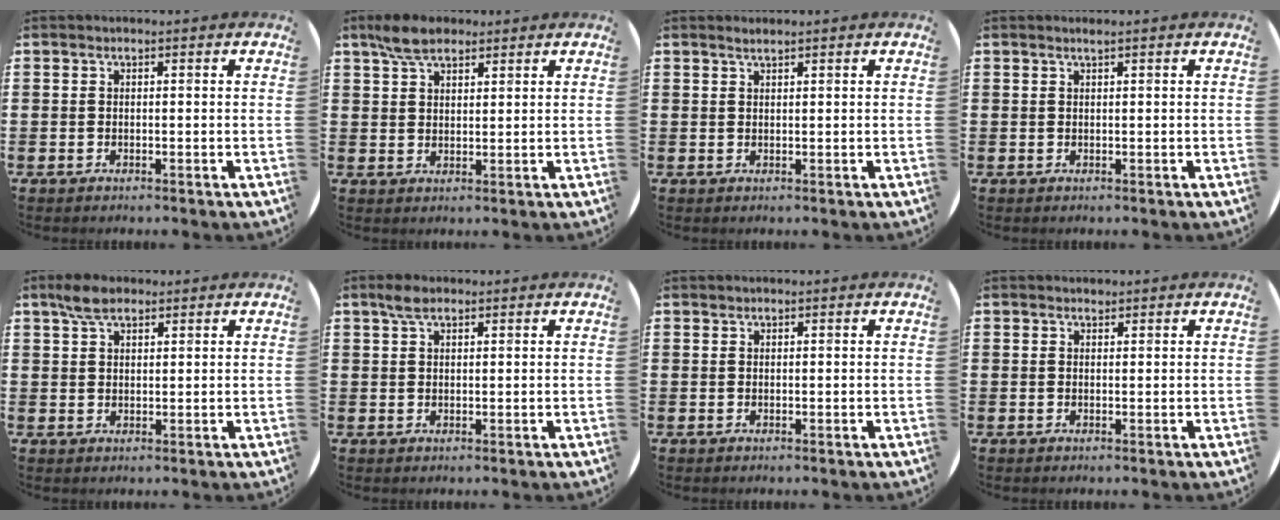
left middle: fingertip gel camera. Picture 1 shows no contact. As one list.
[{"total": 5.0, "force": [3.9, 2.4, 2.0], "torque": [-0.042, 0.001, 0.073]}, {"total": 1.0, "force": [0.9, -0.1, 0.3], "torque": [-0.007, 0.000, 0.018]}, {"total": 0.6, "force": [0.4, -0.2, 0.4], "torque": [-0.004, -0.001, 0.008]}, {"total": 4.0, "force": [3.0, 1.9, 1.8], "torque": [-0.033, 0.005, 0.055]}, {"total": 2.5, "force": [1.8, 1.2, 1.3], "torque": [-0.020, 0.003, 0.032]}, {"total": 0.0}, {"total": 0.6, "force": [0.6, 0.1, -0.1], "torque": [0.009, -0.001, 0.010]}]